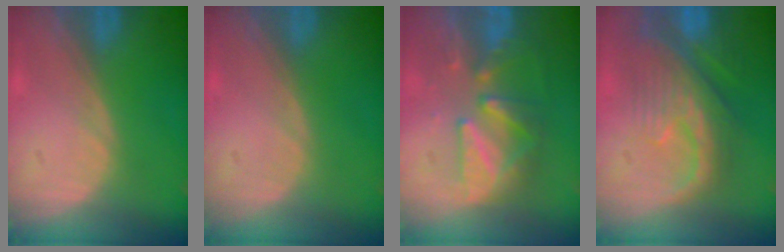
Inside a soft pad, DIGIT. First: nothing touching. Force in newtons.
{"total": 0.0}
{"total": 8.2, "press": 8.0, "slide": 1.8}
{"total": 9.9, "press": 9.2, "slide": 3.7}